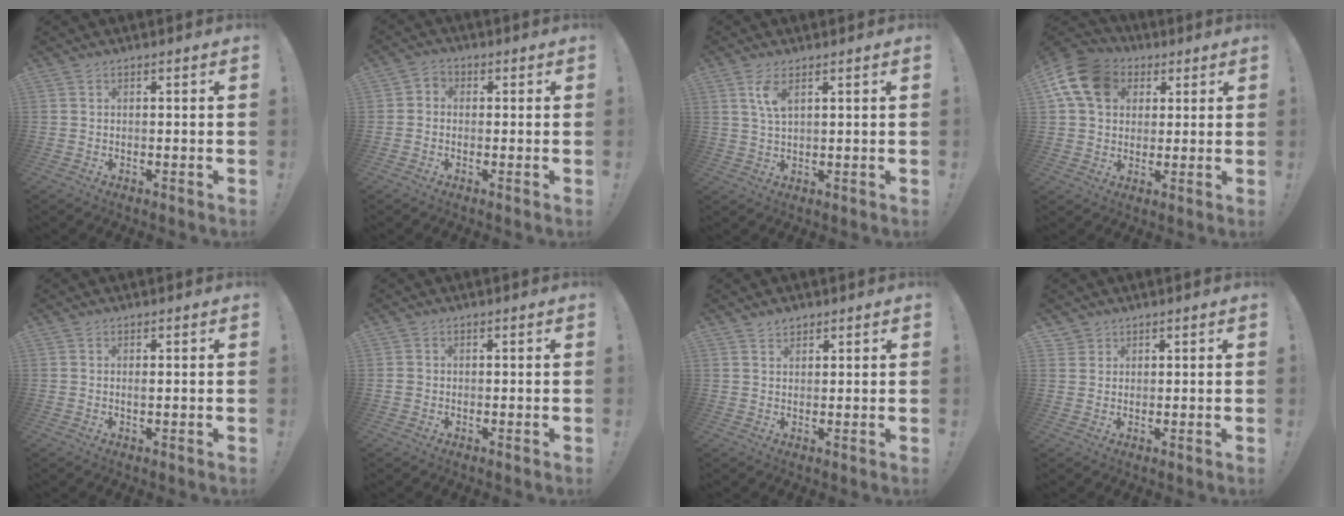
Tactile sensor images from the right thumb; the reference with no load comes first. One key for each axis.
{"total": 2.6, "fx": -1.3, "fy": 1.8, "fz": 1.3, "tx": -0.025, "ty": 0.010, "tz": -0.021}
{"total": 4.9, "fx": 2.3, "fy": 1.8, "fz": 3.9, "tx": -0.069, "ty": -0.006, "tz": 0.037}
{"total": 14.4, "fx": 5.0, "fy": 11.0, "fz": 7.8, "tx": -0.139, "ty": -0.007, "tz": 0.104}
{"total": 0.7, "fx": 0.0, "fy": 0.0, "fz": 0.7, "tx": -0.014, "ty": 0.000, "tz": -0.001}
{"total": 1.2, "fx": -0.2, "fy": 1.1, "fz": 0.4, "tx": -0.013, "ty": 0.006, "tz": -0.004}
{"total": 2.5, "fx": 2.0, "fy": 1.4, "fz": 0.4, "tx": 0.001, "ty": -0.012, "tz": 0.036}
{"total": 2.0, "fx": 1.5, "fy": 1.3, "fz": 0.2, "tx": -0.009, "ty": -0.007, "tz": 0.028}